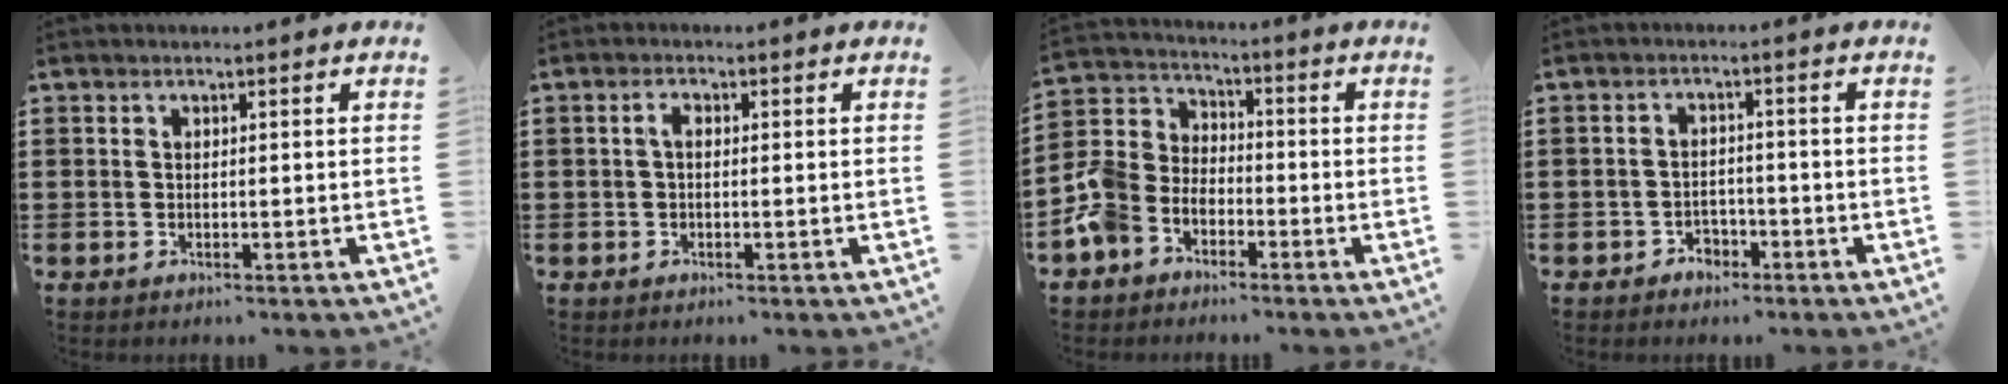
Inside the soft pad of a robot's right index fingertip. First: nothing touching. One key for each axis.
{"total": 1.5, "fx": -0.2, "fy": 0.7, "fz": 1.3, "tx": -0.033, "ty": 0.000, "tz": -0.007}
{"total": 6.3, "fx": -3.8, "fy": 4.9, "fz": 1.5, "tx": -0.075, "ty": 0.007, "tz": -0.086}
{"total": 2.3, "fx": -1.8, "fy": 1.4, "fz": 0.4, "tx": -0.014, "ty": 0.001, "tz": -0.039}